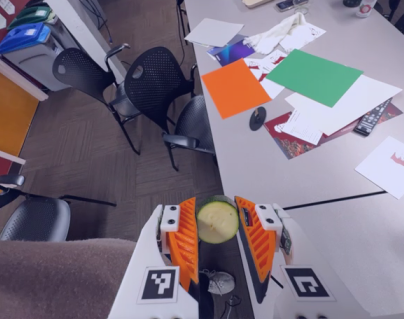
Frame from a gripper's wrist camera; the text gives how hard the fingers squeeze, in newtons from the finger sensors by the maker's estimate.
{"total": 10.6, "left": 10.6, "right": 10.6}